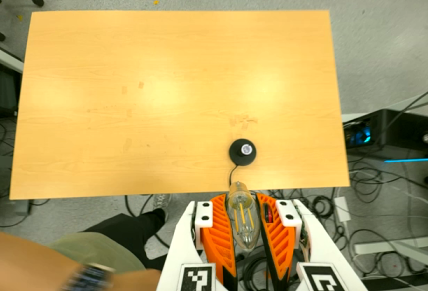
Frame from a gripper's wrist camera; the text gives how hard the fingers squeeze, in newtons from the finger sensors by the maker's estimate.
{"total": 22.5, "left": 25.3, "right": 19.7}